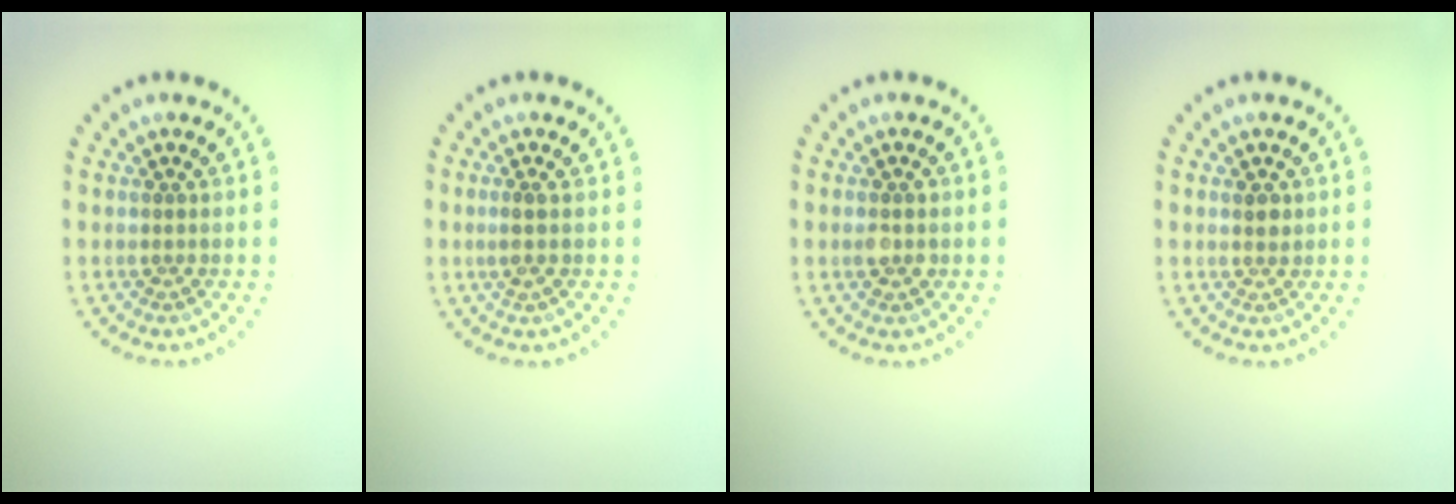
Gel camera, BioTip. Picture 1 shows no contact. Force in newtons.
{"total": 1.0, "press": 0.7, "slide": 0.7}
{"total": 1.9, "press": 1.9, "slide": 0.1}
{"total": 1.1, "press": 1.0, "slide": 0.4}